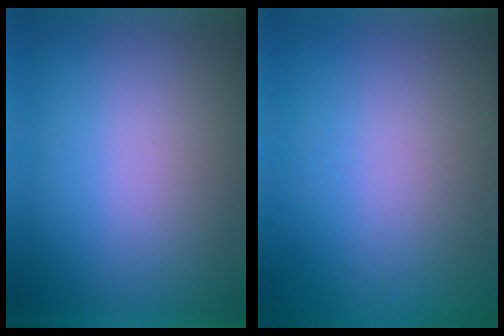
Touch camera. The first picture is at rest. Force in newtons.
{"total": 1.2}